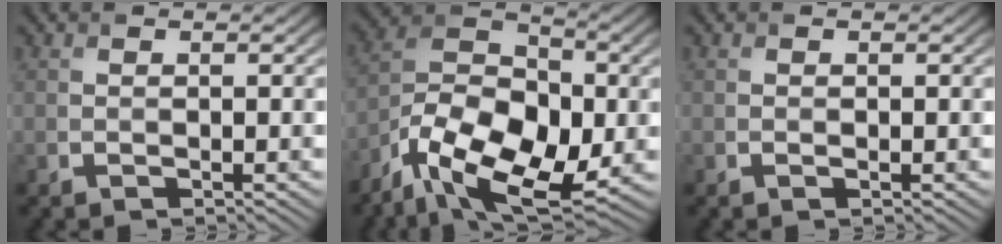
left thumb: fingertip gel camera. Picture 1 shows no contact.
{"total": 14.8, "force": [-7.2, 8.0, 10.2], "torque": [-0.205, -0.021, -0.146]}
{"total": 0.0}